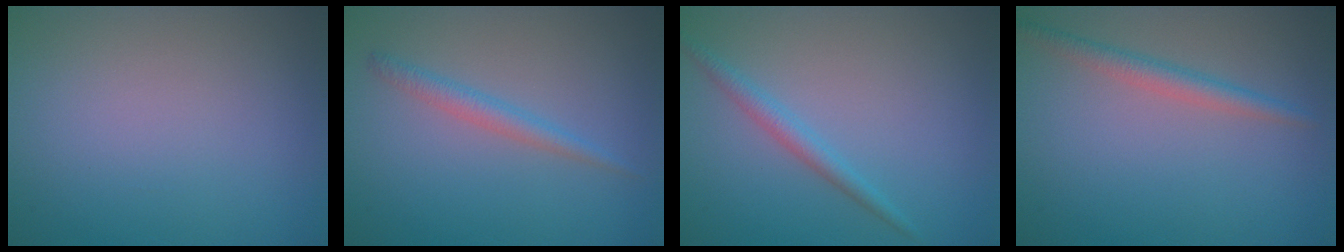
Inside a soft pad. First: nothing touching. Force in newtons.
{"total": 1.8, "press": 1.8, "slide": 0.1}
{"total": 1.8, "press": 1.8, "slide": 0.1}
{"total": 2.2, "press": 2.1, "slide": 0.0}